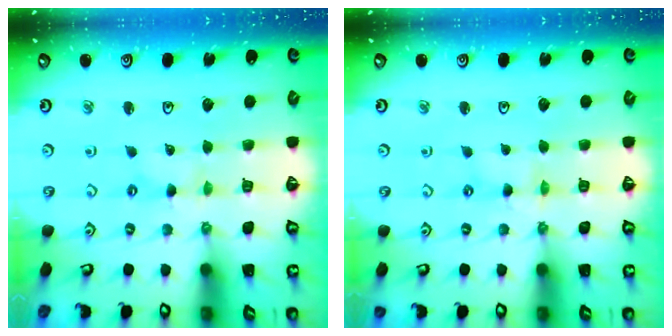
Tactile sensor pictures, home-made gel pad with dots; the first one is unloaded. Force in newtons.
{"total": 1.0, "press": 0.9, "slide": 0.2}